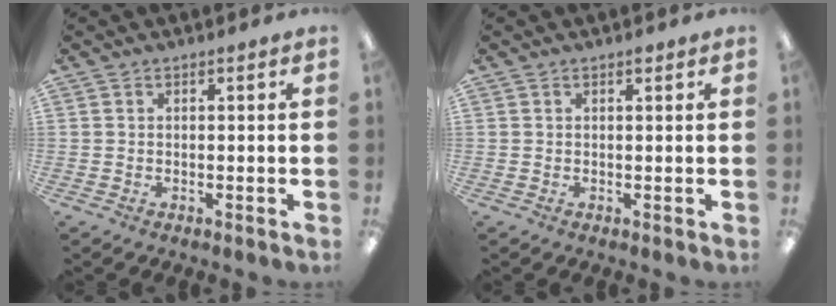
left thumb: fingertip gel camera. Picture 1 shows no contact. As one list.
[{"total": 1.0, "force": [0.8, 0.4, 0.5], "torque": [-0.004, -0.002, 0.012]}]